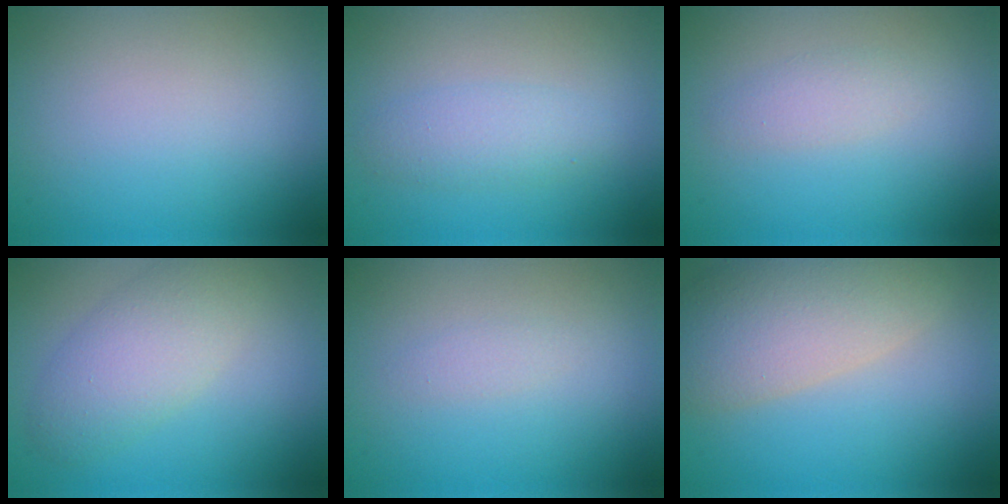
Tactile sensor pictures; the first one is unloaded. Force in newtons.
{"total": 2.3, "press": 2.3, "slide": 0.1}
{"total": 1.4, "press": 1.4, "slide": 0.1}
{"total": 4.5, "press": 4.4, "slide": 0.4}
{"total": 0.8, "press": 0.8, "slide": 0.0}
{"total": 7.9, "press": 7.9, "slide": 0.7}